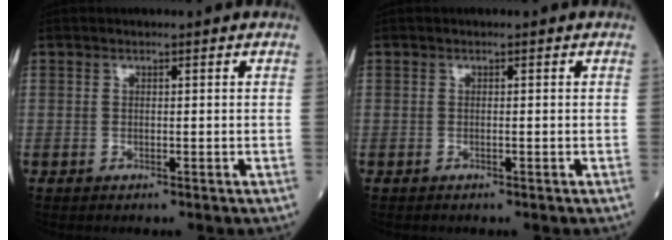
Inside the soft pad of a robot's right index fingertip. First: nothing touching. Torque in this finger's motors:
{"motor_torque": [0.31, 0.09, 0.07, 0.01]}